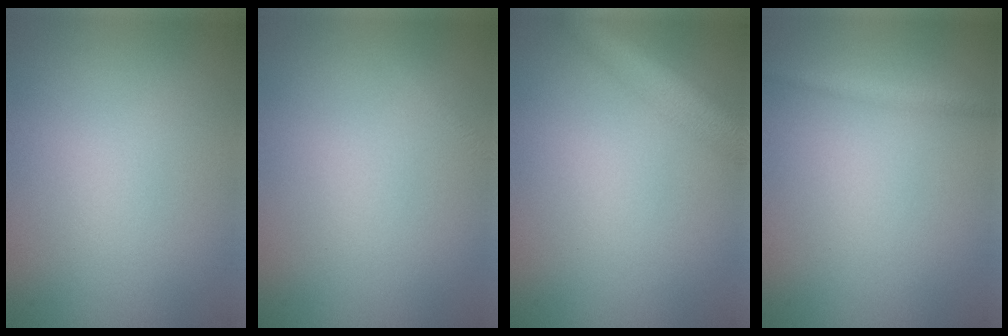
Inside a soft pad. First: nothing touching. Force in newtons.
{"total": 0.6, "press": 0.6, "slide": 0.0}
{"total": 4.7, "press": 4.7, "slide": 0.1}
{"total": 1.2, "press": 1.2, "slide": 0.1}